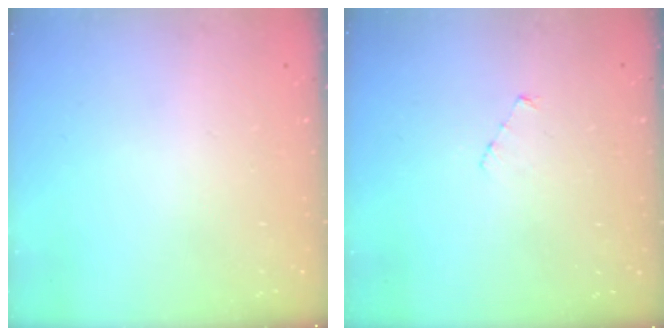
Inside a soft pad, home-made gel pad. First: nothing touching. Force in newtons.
{"total": 3.5, "press": 3.5, "slide": 0.3}